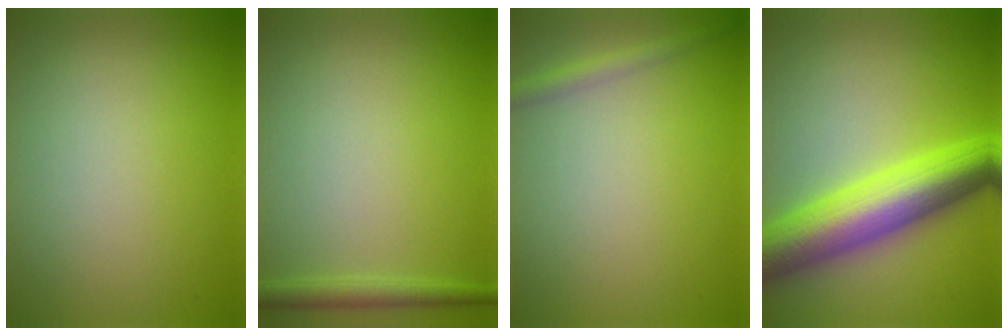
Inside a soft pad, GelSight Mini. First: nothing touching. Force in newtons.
{"total": 1.7, "press": 1.7, "slide": 0.1}
{"total": 1.6, "press": 1.6, "slide": 0.1}
{"total": 9.6, "press": 9.6, "slide": 0.1}